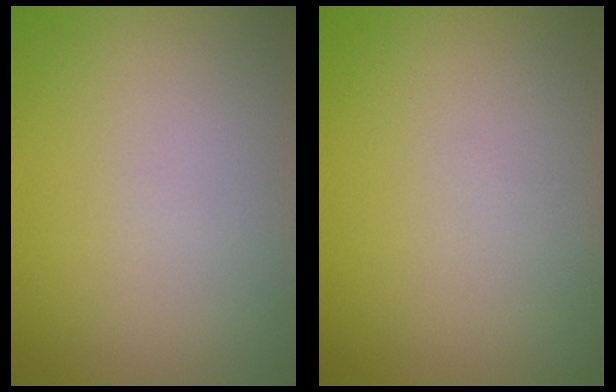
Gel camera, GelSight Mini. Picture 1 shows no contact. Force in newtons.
{"total": 0.0}